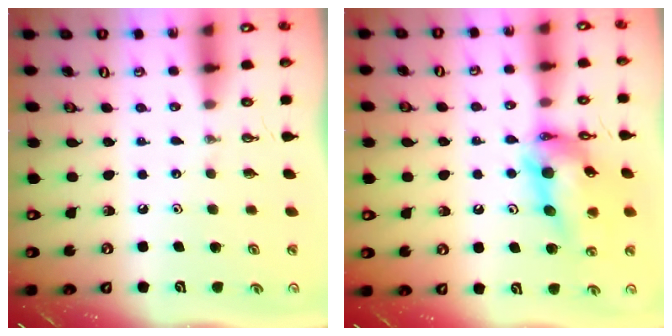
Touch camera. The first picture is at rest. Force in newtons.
{"total": 16.4, "press": 16.3, "slide": 1.3}